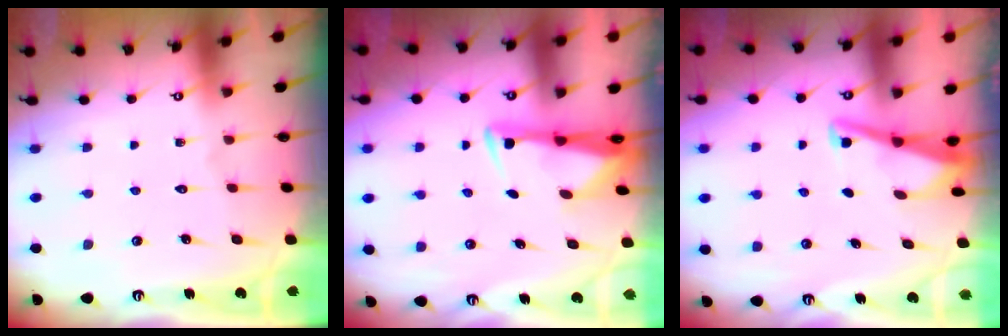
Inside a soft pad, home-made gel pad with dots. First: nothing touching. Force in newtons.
{"total": 2.9, "press": 2.8, "slide": 0.9}
{"total": 4.8, "press": 4.7, "slide": 0.7}